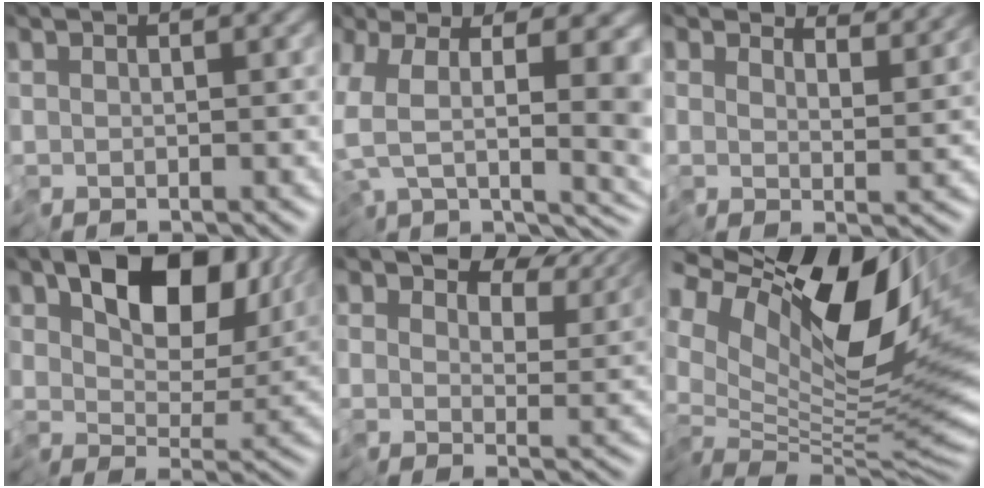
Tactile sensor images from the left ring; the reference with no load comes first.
{"total": 8.4, "force": [0.2, 3.4, 7.7], "torque": [-0.150, -0.017, 0.023]}
{"total": 4.6, "force": [4.5, -0.1, 0.5], "torque": [-0.008, 0.007, 0.065]}
{"total": 8.8, "force": [4.0, 4.9, 6.1], "torque": [-0.090, 0.004, 0.062]}
{"total": 7.0, "force": [5.1, 3.6, 3.1], "torque": [-0.053, 0.001, 0.089]}
{"total": 15.3, "force": [6.4, 6.4, 12.3], "torque": [-0.229, 0.024, 0.111]}